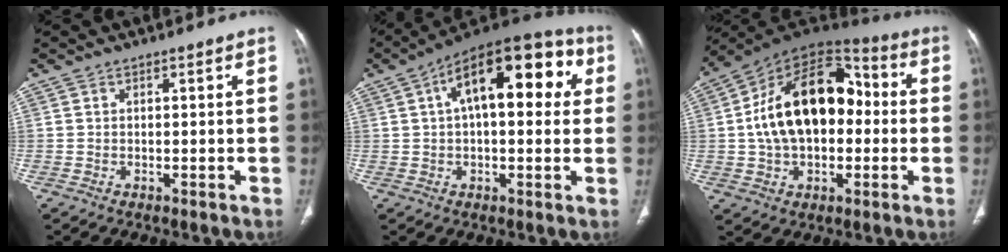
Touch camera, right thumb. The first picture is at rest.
{"total": 19.7, "force": [5.3, 9.3, 16.6], "torque": [-0.207, 0.037, 0.067]}
{"total": 22.1, "force": [0.7, 13.9, 17.1], "torque": [-0.267, 0.038, 0.008]}